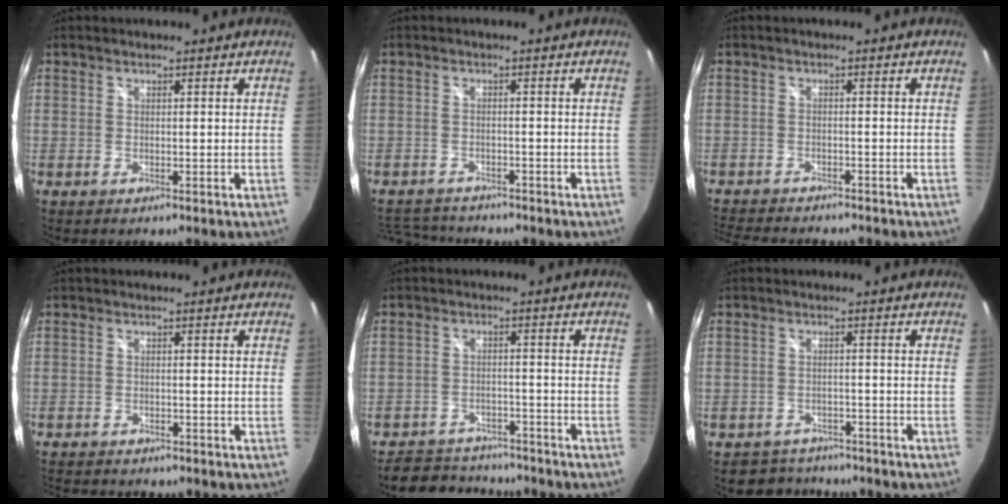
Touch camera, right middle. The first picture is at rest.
{"total": 6.6, "force": [-6.0, 2.4, 1.3], "torque": [-0.044, 0.002, -0.096]}
{"total": 8.6, "force": [-7.9, 1.9, 2.8], "torque": [-0.077, -0.013, -0.127]}
{"total": 5.7, "force": [-5.2, 1.6, 1.7], "torque": [-0.042, -0.011, -0.078]}
{"total": 11.9, "force": [-10.6, 4.3, 3.3], "torque": [-0.082, 0.012, -0.148]}
{"total": 5.3, "force": [-4.7, 2.5, -0.2], "torque": [-0.006, 0.017, -0.072]}